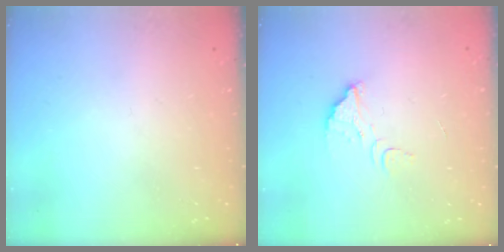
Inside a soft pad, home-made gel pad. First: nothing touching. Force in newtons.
{"total": 6.7, "press": 6.7, "slide": 0.5}